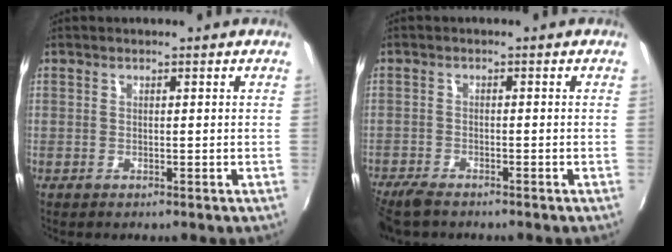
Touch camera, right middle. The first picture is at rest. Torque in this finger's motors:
{"motor_torque": [1.05, -1.09, 0.33, 0.07]}